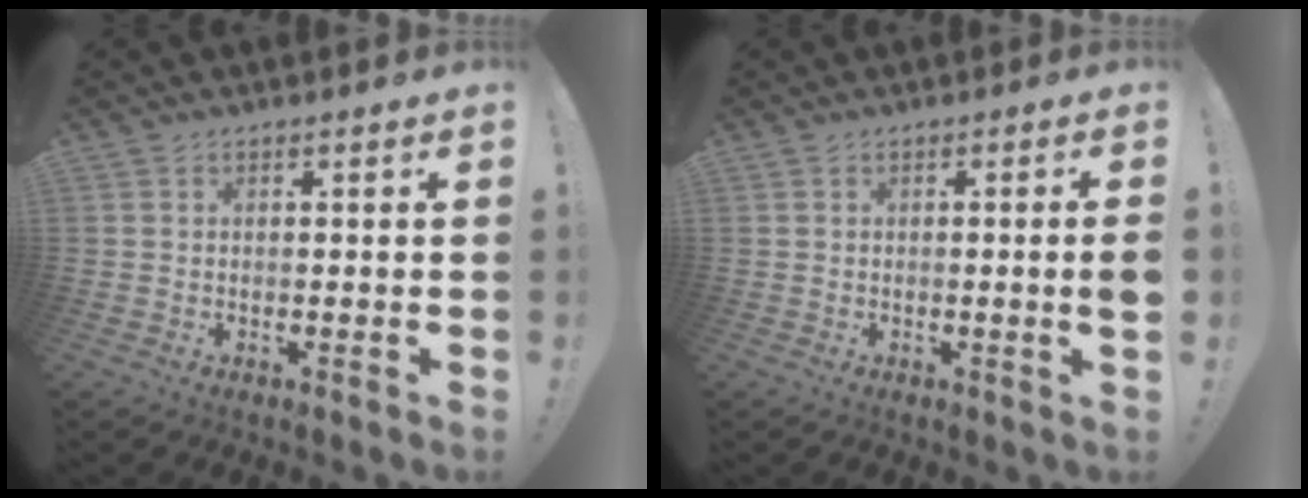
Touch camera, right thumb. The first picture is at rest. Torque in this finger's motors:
{"motor_torque": [0.10, -0.10, 0.59, -0.16, 0.00]}